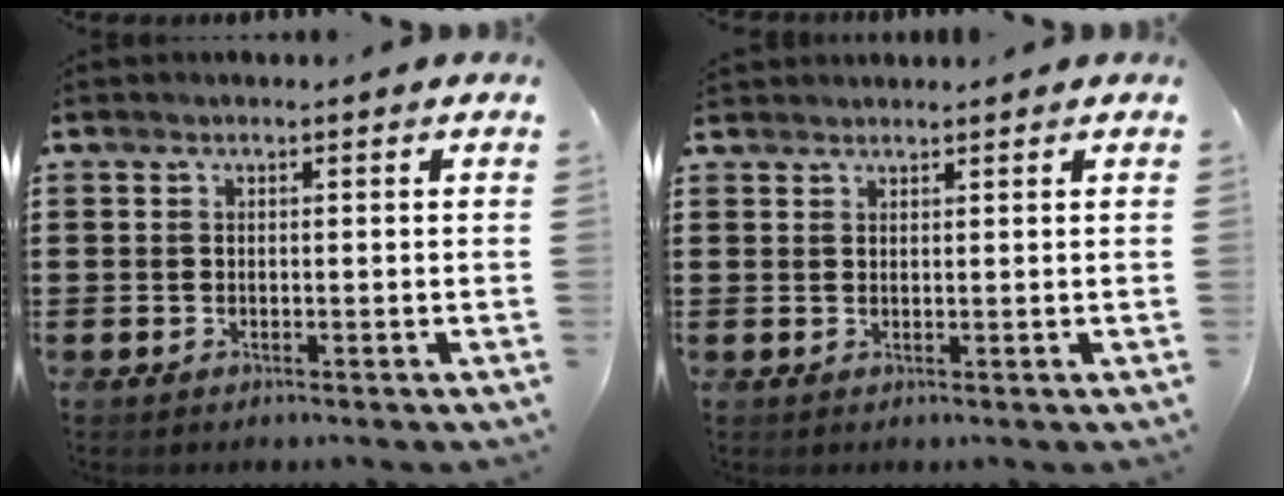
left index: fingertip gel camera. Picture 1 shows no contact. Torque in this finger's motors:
{"motor_torque": [0.01, -0.01, -0.08, 0.01]}